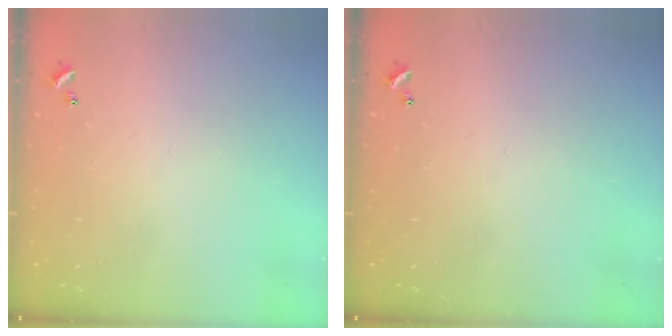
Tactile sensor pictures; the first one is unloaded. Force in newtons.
{"total": 0.0}